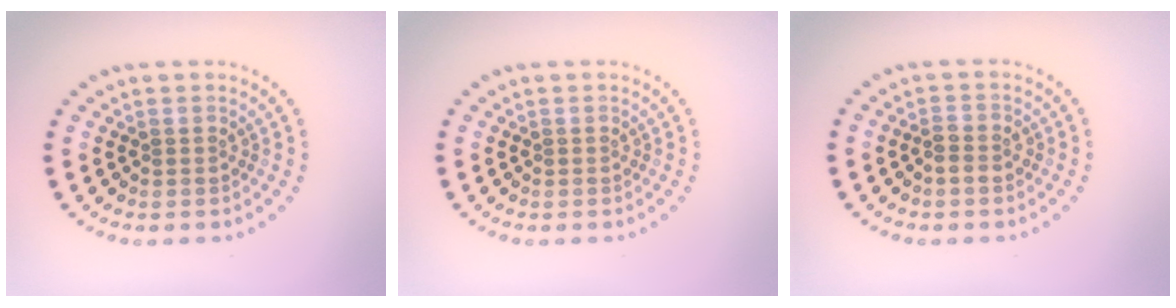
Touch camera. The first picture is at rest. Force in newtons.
{"total": 0.0}
{"total": 1.4, "press": 1.2, "slide": 0.6}